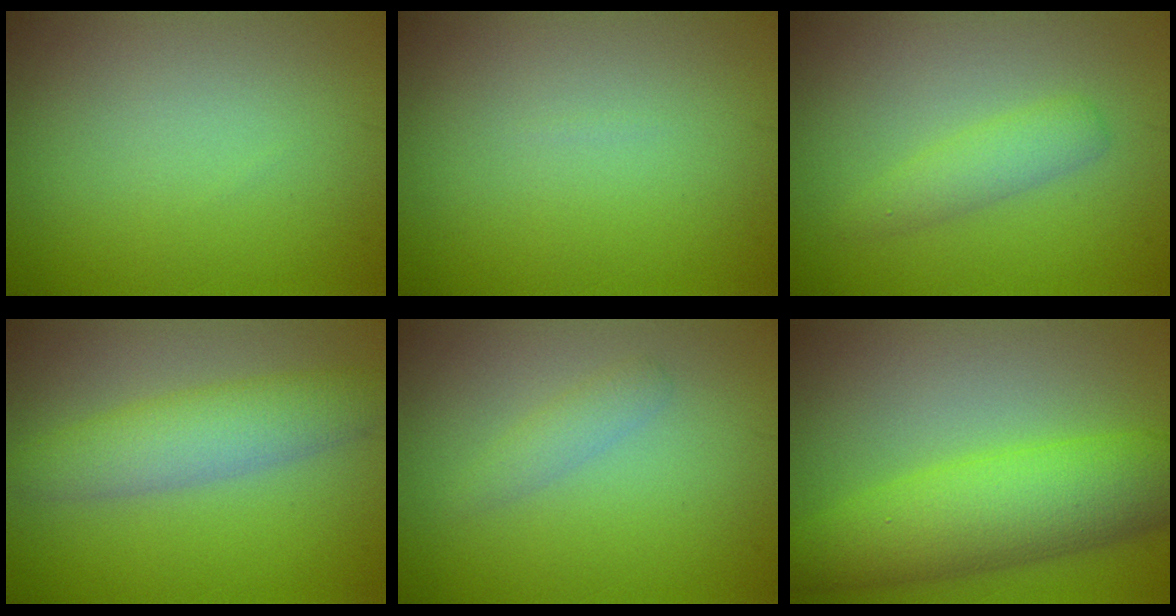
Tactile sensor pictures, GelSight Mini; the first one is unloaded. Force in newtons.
{"total": 0.0}
{"total": 2.0, "press": 2.0, "slide": 0.1}
{"total": 4.3, "press": 4.3, "slide": 0.1}
{"total": 1.3, "press": 1.3, "slide": 0.1}
{"total": 6.2, "press": 6.2, "slide": 0.1}